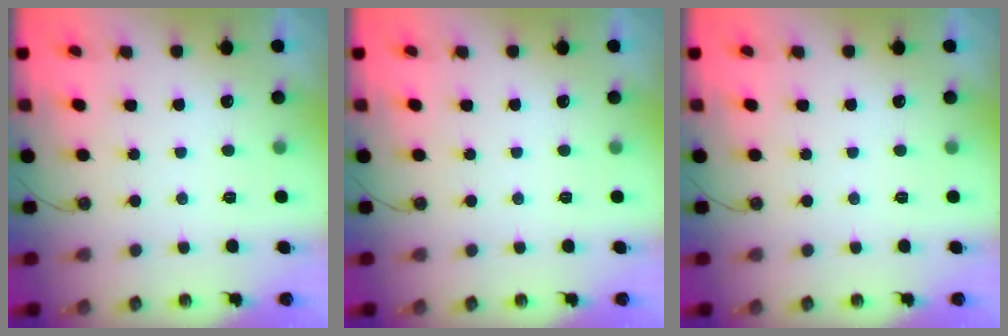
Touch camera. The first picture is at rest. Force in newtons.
{"total": 0.0}
{"total": 0.0}